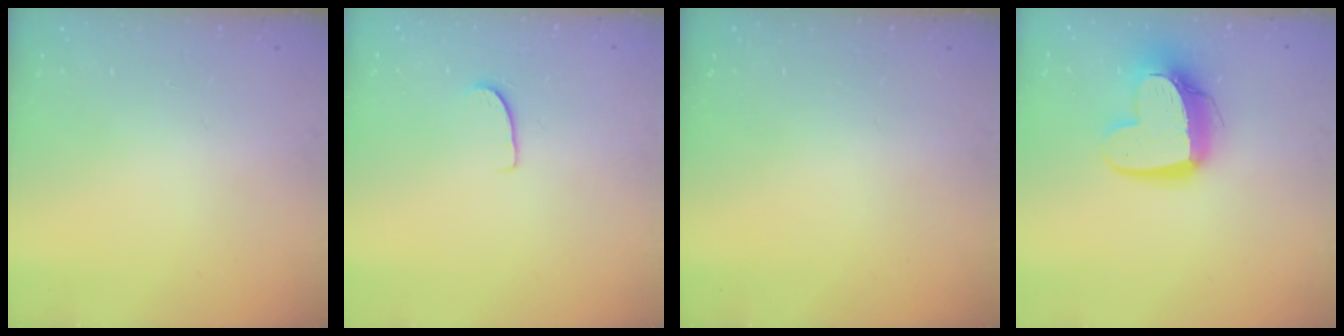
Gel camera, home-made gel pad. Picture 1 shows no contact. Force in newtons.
{"total": 5.1, "press": 5.1, "slide": 0.4}
{"total": 0.0}
{"total": 14.4, "press": 14.3, "slide": 1.3}